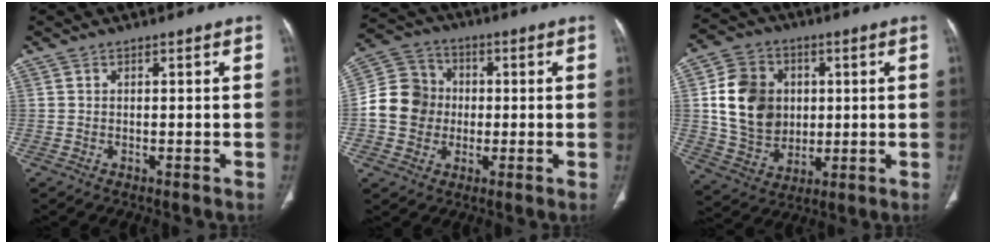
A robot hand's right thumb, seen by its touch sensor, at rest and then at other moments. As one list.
[{"total": 11.4, "force": [-0.7, 10.4, 4.7], "torque": [-0.066, 0.027, -0.020]}, {"total": 15.2, "force": [1.9, 12.6, 8.4], "torque": [-0.122, -0.002, 0.044]}]